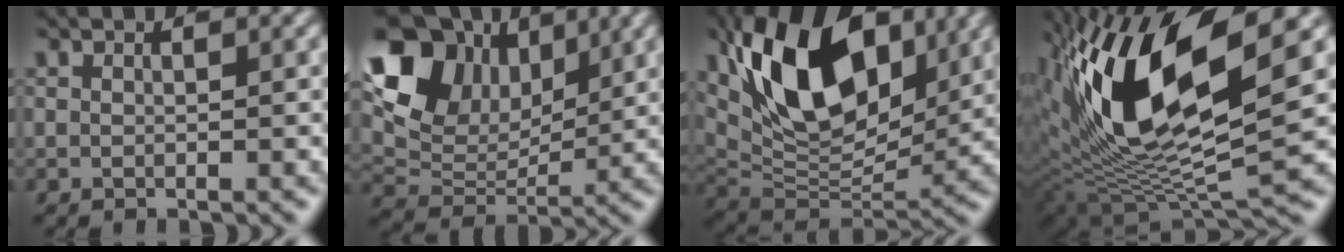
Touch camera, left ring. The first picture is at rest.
{"total": 10.6, "force": [4.6, 7.2, 6.2], "torque": [-0.135, 0.022, 0.087]}
{"total": 13.5, "force": [5.3, 7.3, 10.0], "torque": [-0.184, 0.021, 0.093]}
{"total": 13.1, "force": [3.7, 5.1, 11.4], "torque": [-0.231, 0.008, 0.067]}